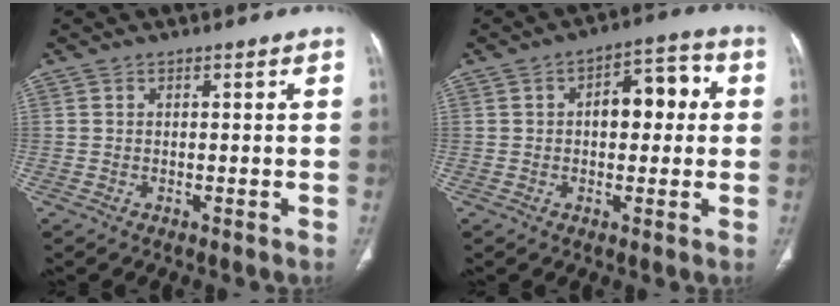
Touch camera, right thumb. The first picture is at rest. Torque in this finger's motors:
{"motor_torque": [0.44, 1.77, 1.00, 0.24, 0.03]}